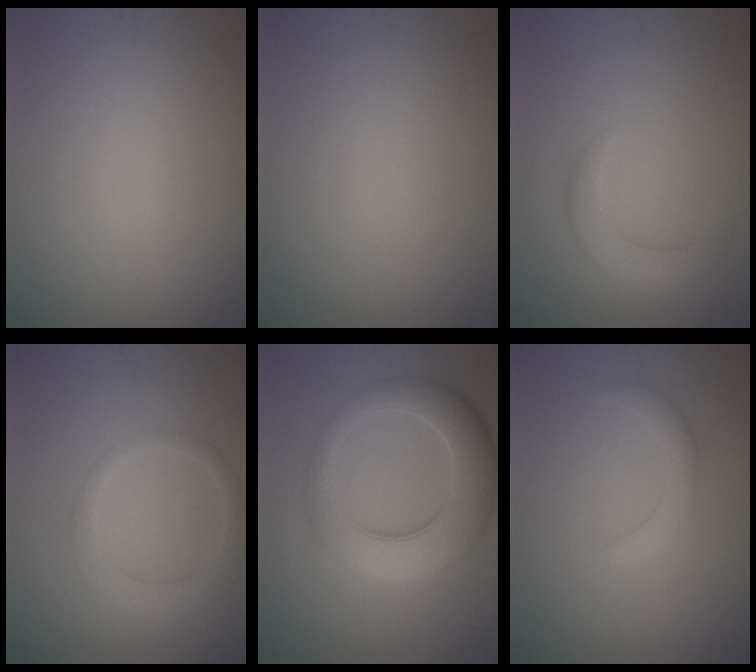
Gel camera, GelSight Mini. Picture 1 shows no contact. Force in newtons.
{"total": 0.0}
{"total": 2.8, "press": 2.8, "slide": 0.1}
{"total": 2.7, "press": 2.7, "slide": 0.1}
{"total": 7.6, "press": 7.6, "slide": 0.1}
{"total": 1.8, "press": 1.8, "slide": 0.2}